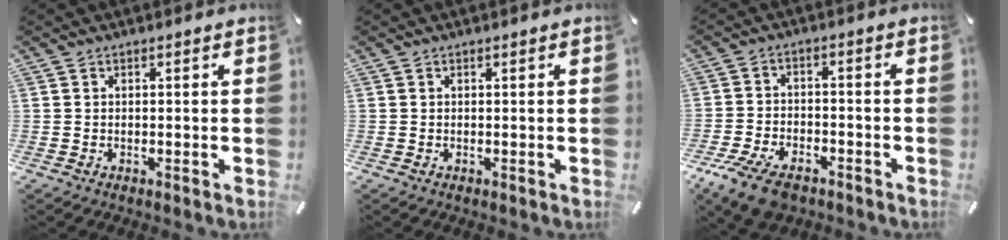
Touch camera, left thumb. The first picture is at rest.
{"total": 0.0}
{"total": 8.4, "force": [-5.6, 4.3, 4.4], "torque": [-0.094, 0.022, -0.104]}